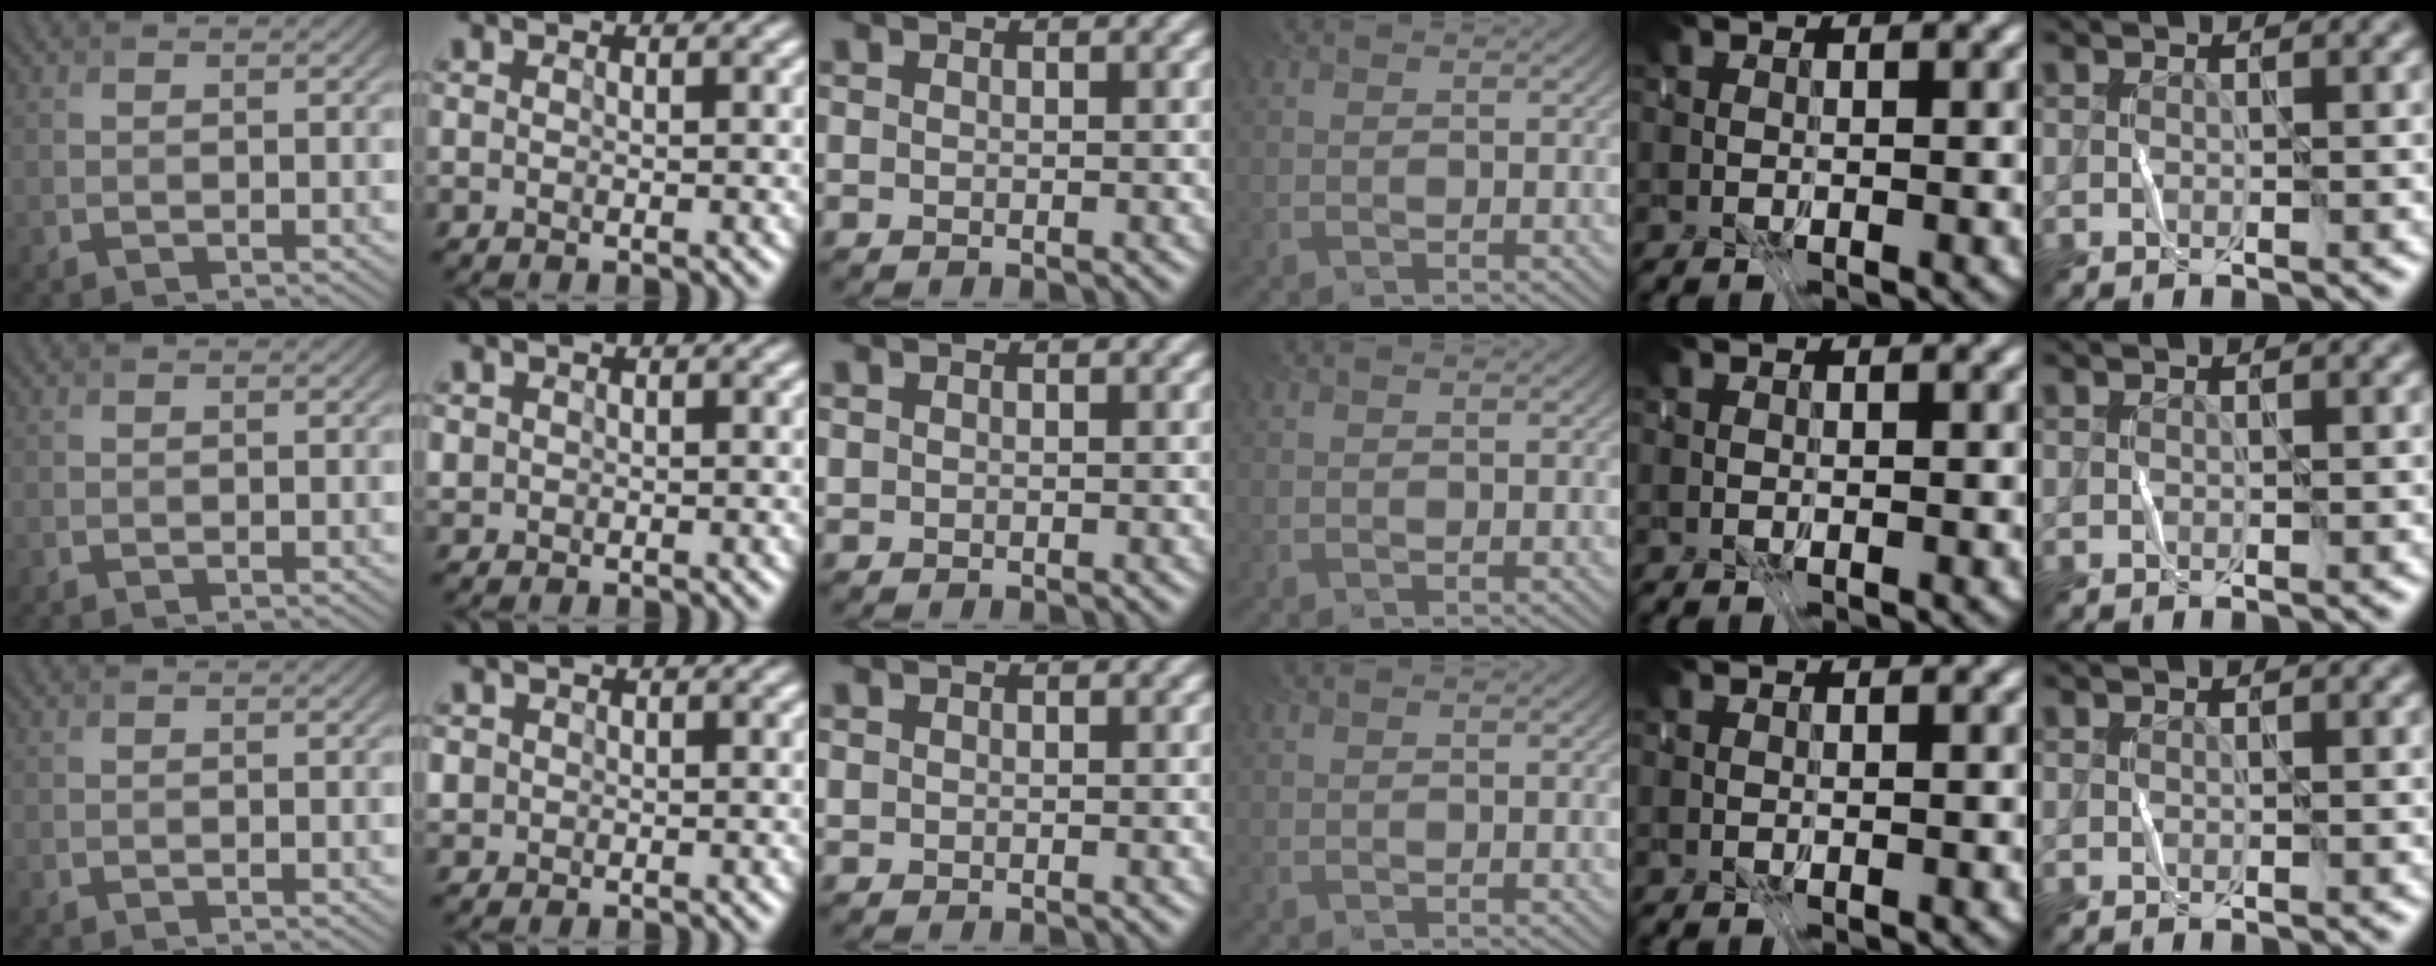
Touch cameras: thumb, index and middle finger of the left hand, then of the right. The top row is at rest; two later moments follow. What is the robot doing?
{"motion": "fold", "object": "receipt paper"}